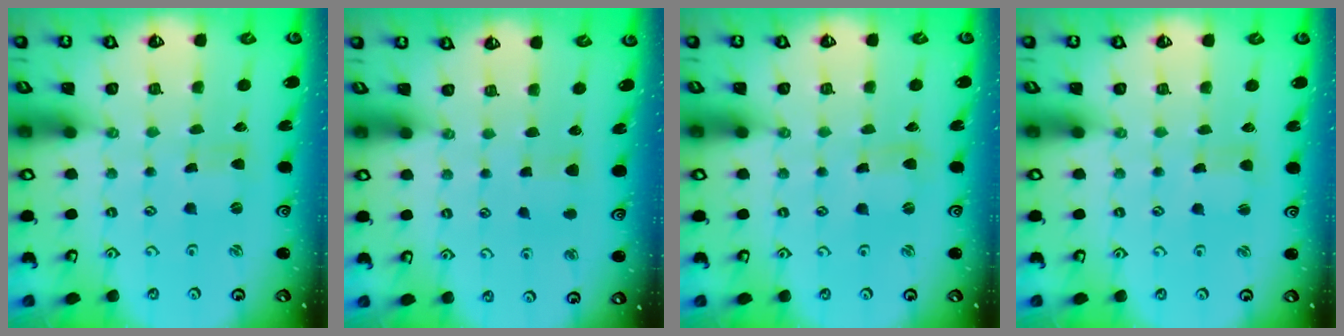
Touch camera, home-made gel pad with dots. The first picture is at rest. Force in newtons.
{"total": 3.5, "press": 3.5, "slide": 0.6}
{"total": 1.7, "press": 1.7, "slide": 0.3}
{"total": 1.3, "press": 1.3, "slide": 0.3}